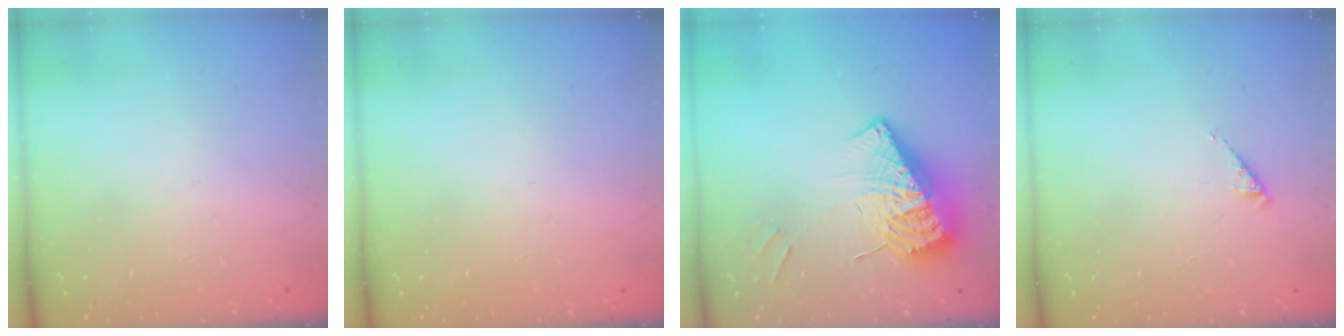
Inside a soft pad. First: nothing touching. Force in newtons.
{"total": 0.0}
{"total": 13.2, "press": 13.1, "slide": 1.9}
{"total": 1.6, "press": 1.6, "slide": 0.3}